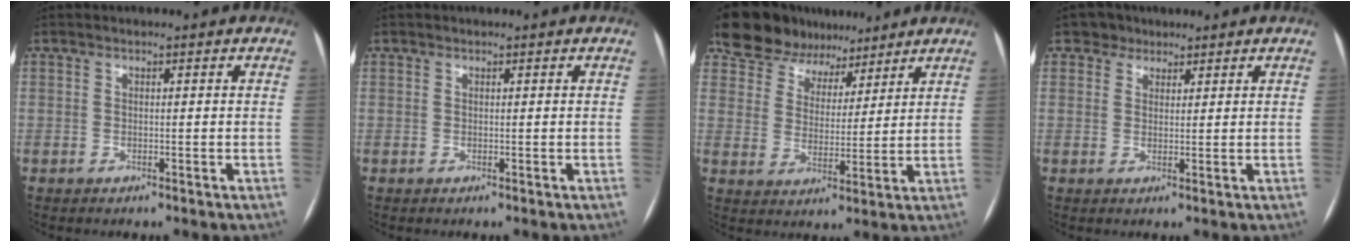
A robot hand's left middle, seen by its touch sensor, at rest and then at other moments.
{"total": 0.0}
{"total": 10.9, "force": [8.9, 5.9, 2.0], "torque": [-0.033, 0.023, 0.149]}
{"total": 2.7, "force": [1.8, 1.9, -0.1], "torque": [0.005, 0.006, 0.025]}